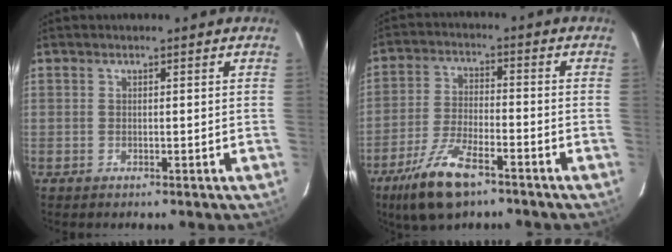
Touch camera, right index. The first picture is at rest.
{"total": 11.0, "force": [-7.2, 3.3, 7.7], "torque": [-0.163, -0.015, -0.131]}